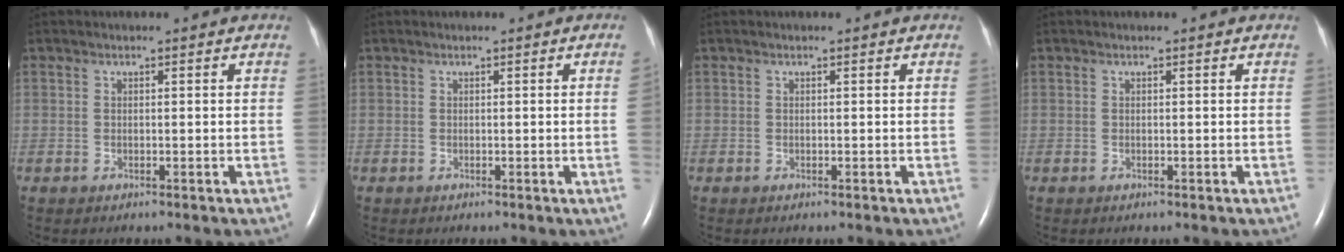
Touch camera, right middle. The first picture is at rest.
{"total": 1.5, "force": [-0.1, -0.7, 1.3], "torque": [-0.014, -0.001, -0.001]}
{"total": 0.0}
{"total": 0.0}